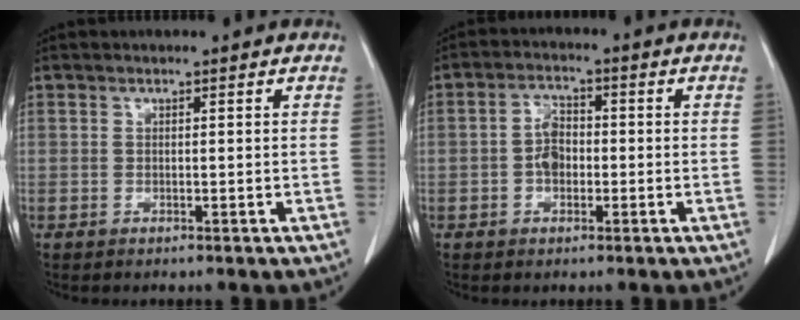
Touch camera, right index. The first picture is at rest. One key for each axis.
{"total": 4.1, "fx": -0.8, "fy": 2.6, "fz": 3.0, "tx": -0.059, "ty": 0.012, "tz": -0.017}